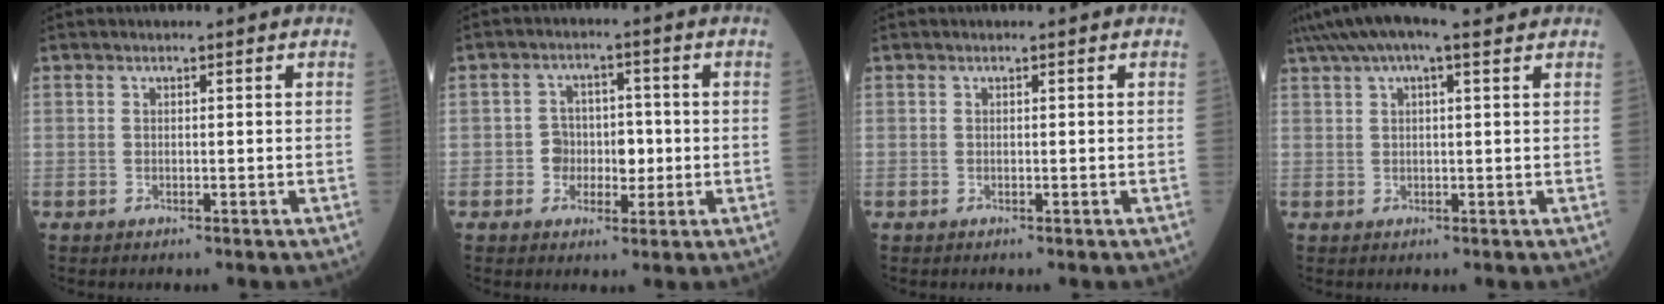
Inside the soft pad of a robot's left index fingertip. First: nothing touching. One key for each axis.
{"total": 5.1, "fx": -0.8, "fy": 4.0, "fz": 2.9, "tx": -0.046, "ty": 0.014, "tz": -0.015}
{"total": 0.0}
{"total": 8.4, "fx": 6.0, "fy": 1.6, "fz": 5.6, "tx": -0.104, "ty": 0.053, "tz": 0.096}